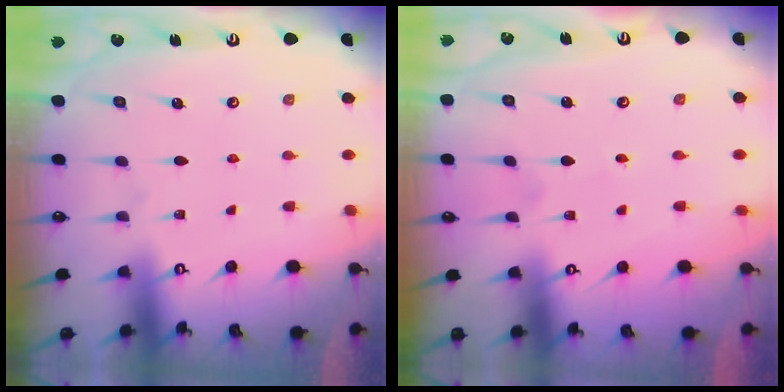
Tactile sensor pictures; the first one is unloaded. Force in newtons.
{"total": 0.6, "press": 0.6, "slide": 0.0}